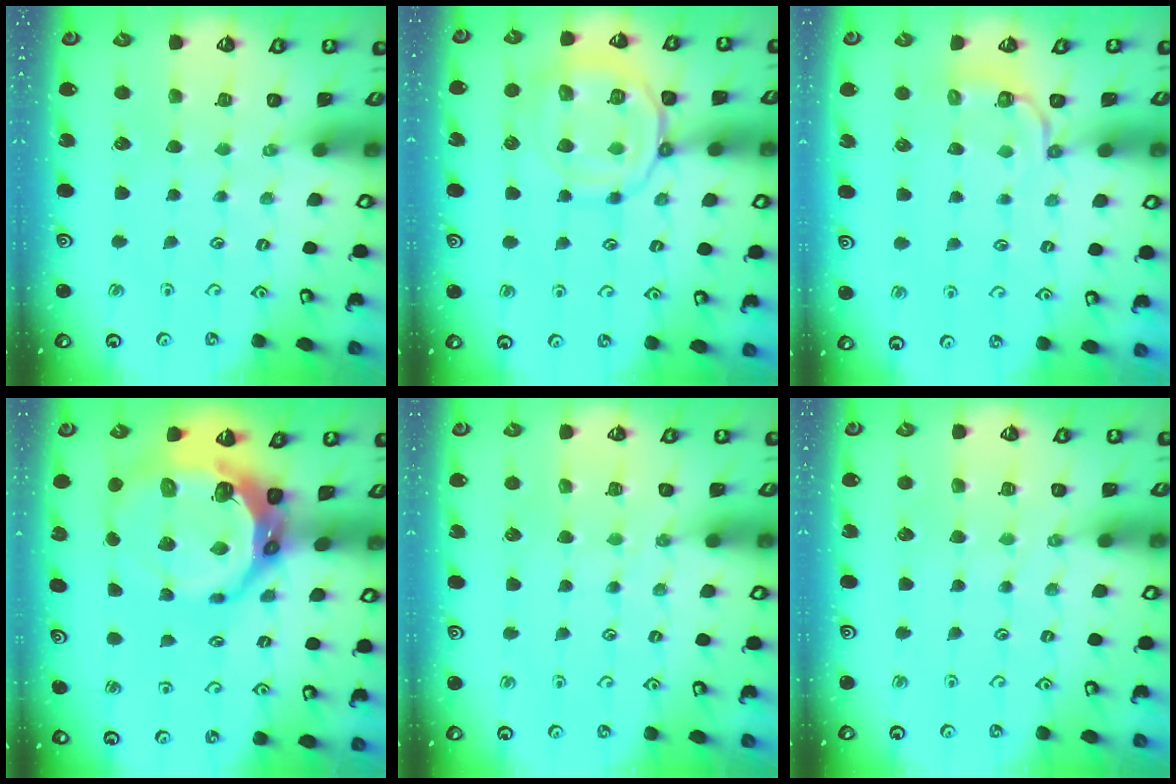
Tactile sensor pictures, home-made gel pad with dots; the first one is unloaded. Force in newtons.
{"total": 14.0, "press": 14.0, "slide": 1.3}
{"total": 3.6, "press": 3.0, "slide": 2.1}
{"total": 16.9, "press": 16.1, "slide": 5.3}
{"total": 7.4, "press": 7.3, "slide": 0.8}
{"total": 4.4, "press": 4.4, "slide": 0.5}